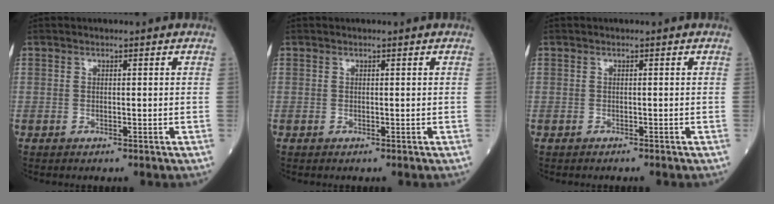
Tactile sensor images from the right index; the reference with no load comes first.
{"total": 0.0}
{"total": 0.6, "force": [-0.6, 0.1, 0.2], "torque": [-0.005, -0.001, -0.011]}